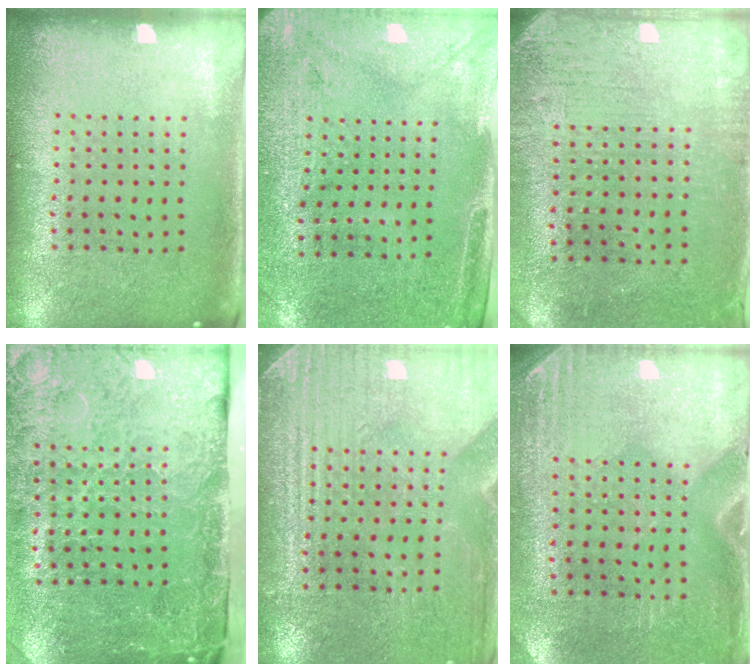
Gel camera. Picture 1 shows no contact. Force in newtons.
{"total": 2.9, "press": 2.5, "slide": 1.6}
{"total": 3.1, "press": 2.6, "slide": 1.7}
{"total": 4.8, "press": 3.6, "slide": 3.1}
{"total": 3.1, "press": 3.1, "slide": 0.6}
{"total": 3.0, "press": 2.6, "slide": 1.5}